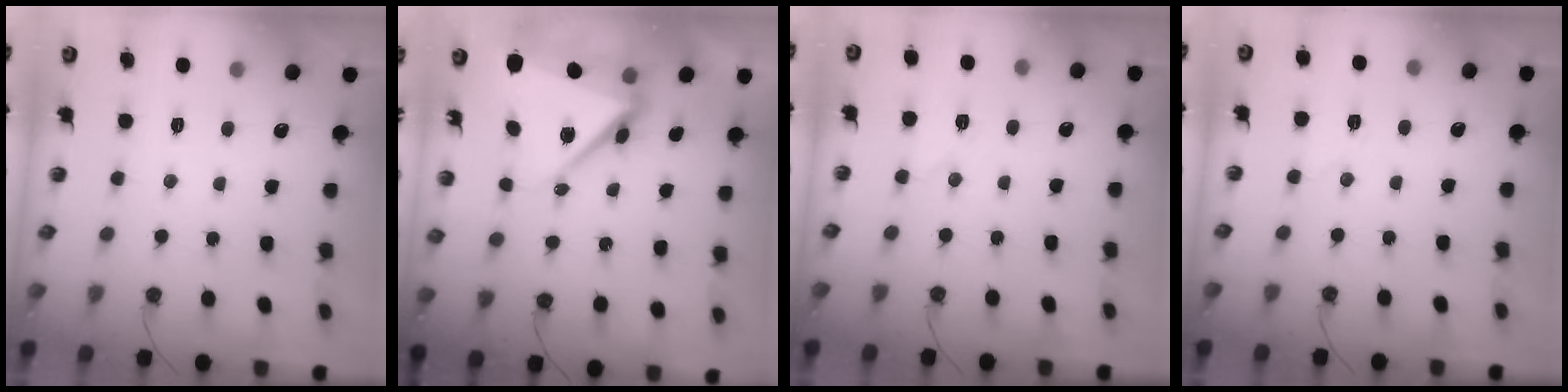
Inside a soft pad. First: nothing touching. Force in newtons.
{"total": 12.0, "press": 11.9, "slide": 1.6}
{"total": 6.1, "press": 5.6, "slide": 2.5}
{"total": 4.1, "press": 3.7, "slide": 1.8}